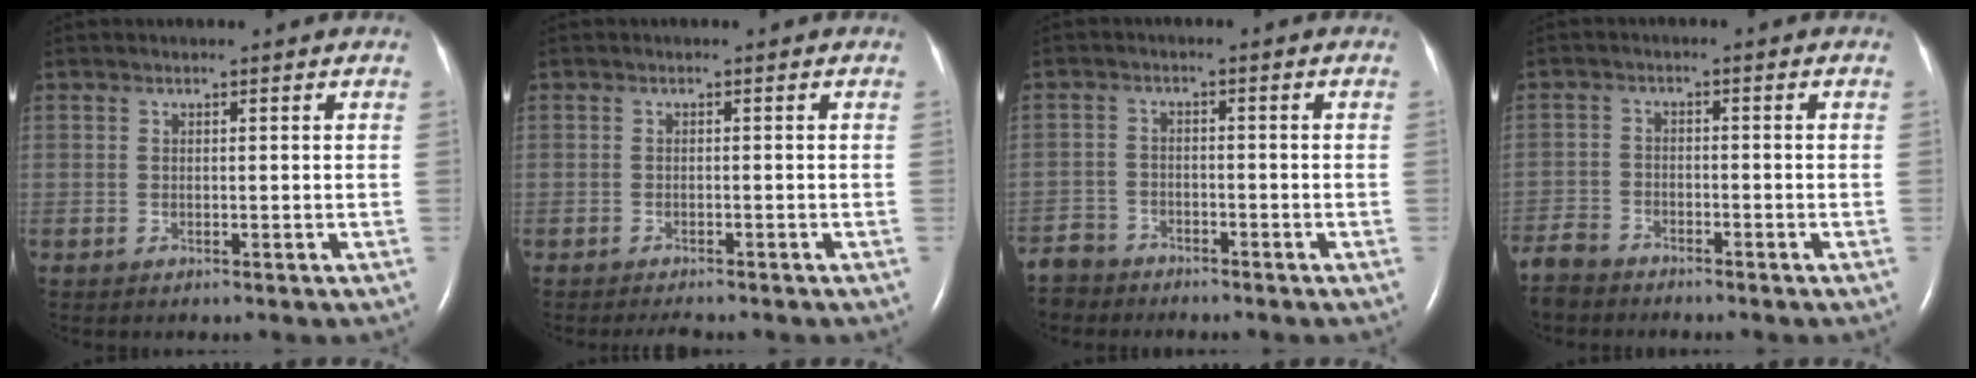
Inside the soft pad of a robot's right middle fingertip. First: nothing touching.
{"total": 2.3, "force": [-2.1, 0.4, 0.9], "torque": [-0.015, -0.006, -0.025]}
{"total": 5.7, "force": [-5.2, 2.4, -0.2], "torque": [0.003, -0.009, -0.101]}
{"total": 5.3, "force": [-4.9, 1.7, 0.7], "torque": [-0.015, -0.013, -0.098]}